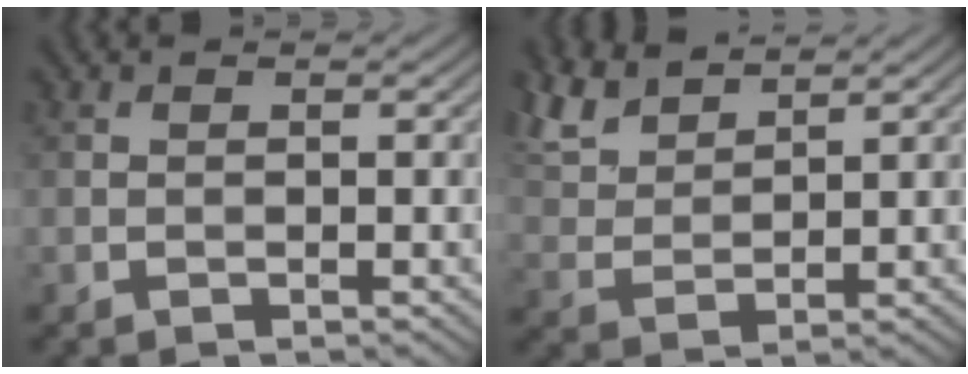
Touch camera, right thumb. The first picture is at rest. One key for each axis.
{"total": 6.9, "fx": 5.7, "fy": 2.3, "fz": 3.2, "tx": -0.087, "ty": 0.015, "tz": 0.121}